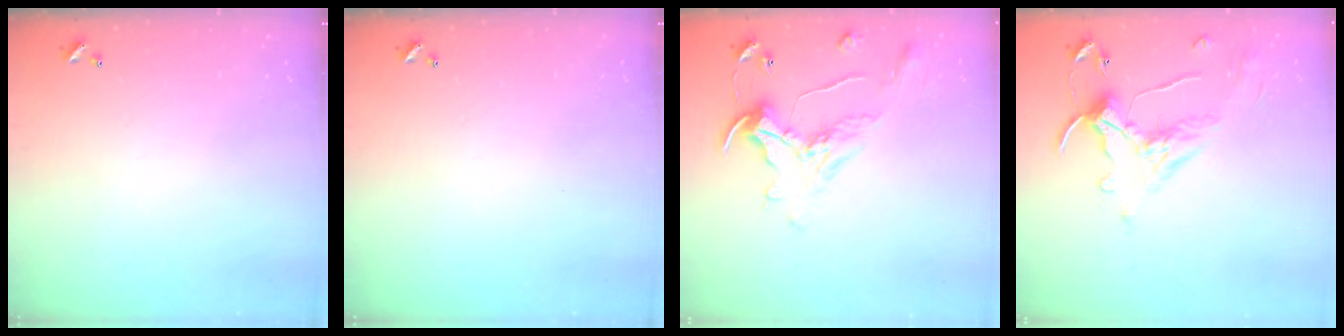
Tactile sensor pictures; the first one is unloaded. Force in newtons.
{"total": 0.0}
{"total": 1.7, "press": 1.3, "slide": 1.2}
{"total": 1.3, "press": 0.8, "slide": 1.0}